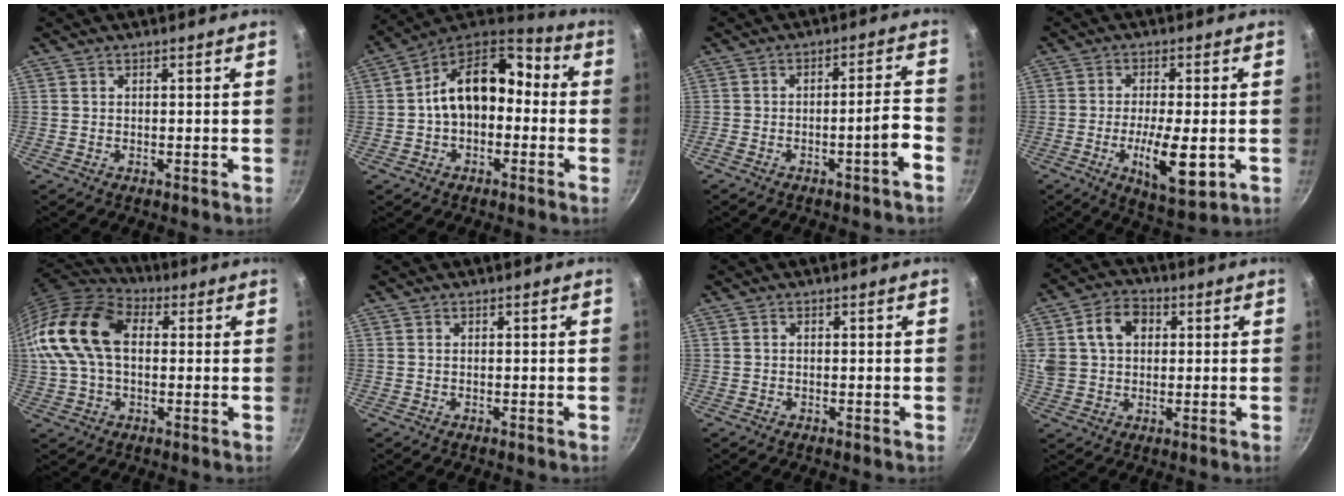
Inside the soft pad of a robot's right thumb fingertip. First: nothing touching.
{"total": 16.1, "force": [-0.2, 11.0, 11.7], "torque": [-0.157, 0.058, -0.018]}
{"total": 5.5, "force": [-2.9, 0.2, 4.6], "torque": [-0.076, 0.035, -0.037]}
{"total": 10.7, "force": [-2.6, 3.3, 9.9], "torque": [-0.168, -0.004, -0.038]}
{"total": 18.5, "force": [2.3, 12.3, 13.7], "torque": [-0.261, 0.032, 0.026]}
{"total": 0.0}
{"total": 0.0}
{"total": 13.1, "force": [3.3, 10.2, 7.6], "torque": [-0.141, 0.023, 0.052]}